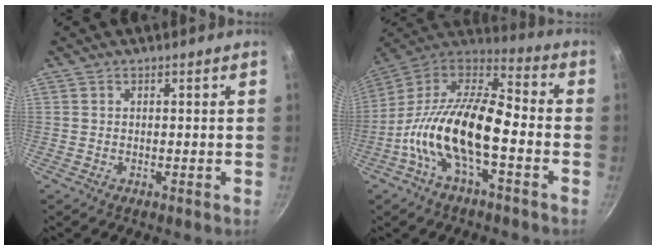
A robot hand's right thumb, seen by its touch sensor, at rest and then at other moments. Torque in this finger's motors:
{"motor_torque": [2.21, 2.65, 1.43, -1.34, 0.25]}